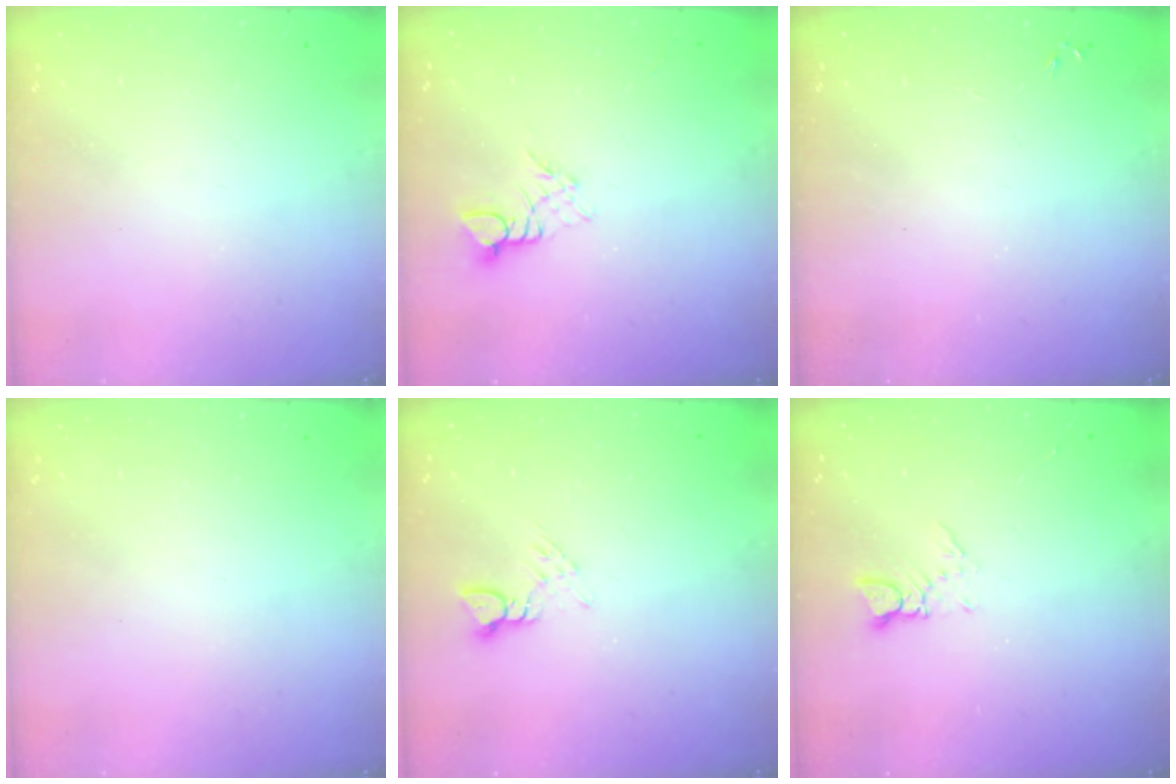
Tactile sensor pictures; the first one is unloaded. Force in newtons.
{"total": 2.6, "press": 2.6, "slide": 0.3}
{"total": 0.0}
{"total": 0.0}
{"total": 4.2, "press": 4.1, "slide": 0.4}
{"total": 3.1, "press": 3.1, "slide": 0.3}